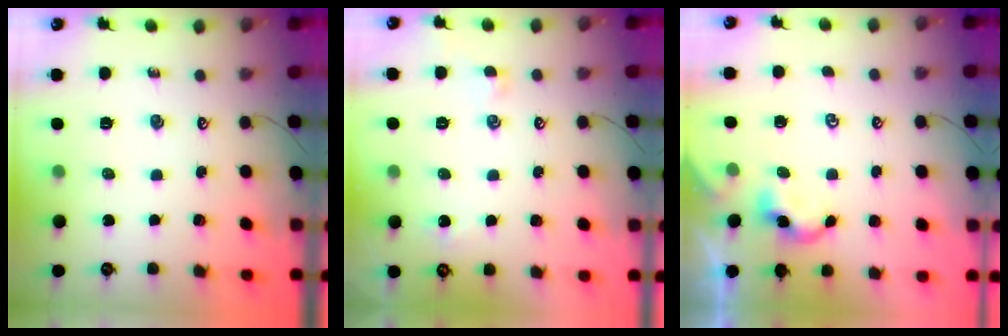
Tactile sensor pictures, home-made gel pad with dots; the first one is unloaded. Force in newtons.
{"total": 0.5, "press": 0.2, "slide": 0.5}
{"total": 1.9, "press": 1.9, "slide": 0.1}